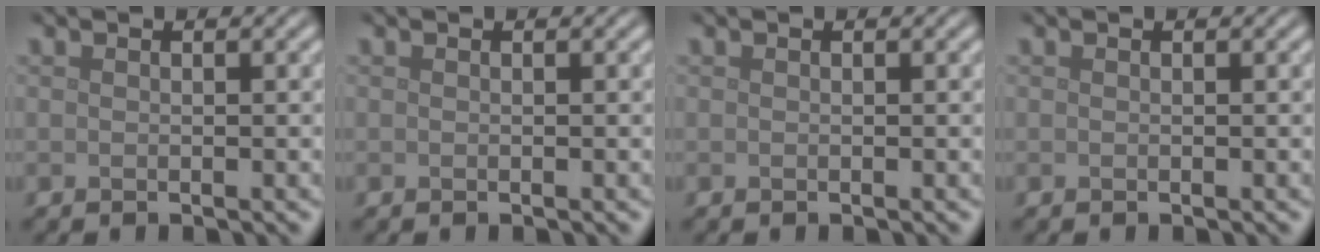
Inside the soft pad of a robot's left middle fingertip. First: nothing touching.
{"total": 0.0}
{"total": 0.0}
{"total": 0.0}